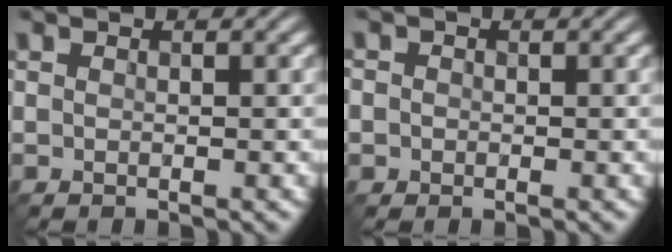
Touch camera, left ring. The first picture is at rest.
{"total": 1.4, "force": [0.1, 1.3, 0.4], "torque": [0.000, 0.002, -0.009]}